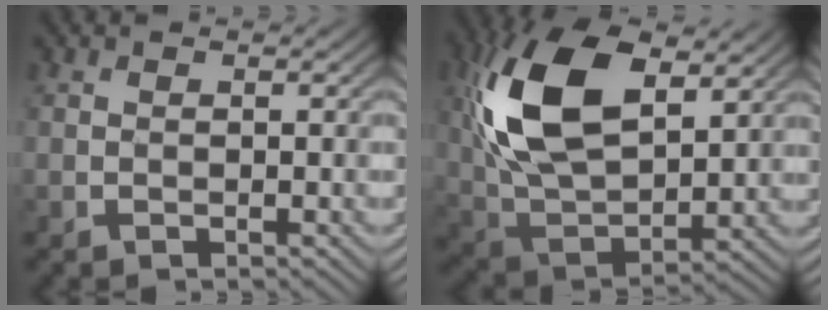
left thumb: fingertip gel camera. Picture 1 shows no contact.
{"total": 16.0, "force": [5.6, 9.3, 11.8], "torque": [-0.275, 0.022, 0.098]}